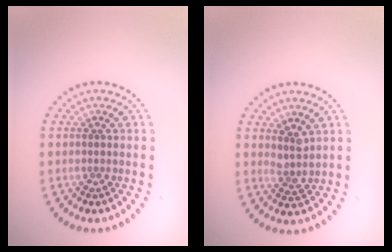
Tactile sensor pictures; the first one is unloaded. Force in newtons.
{"total": 1.8, "press": 1.3, "slide": 1.3}